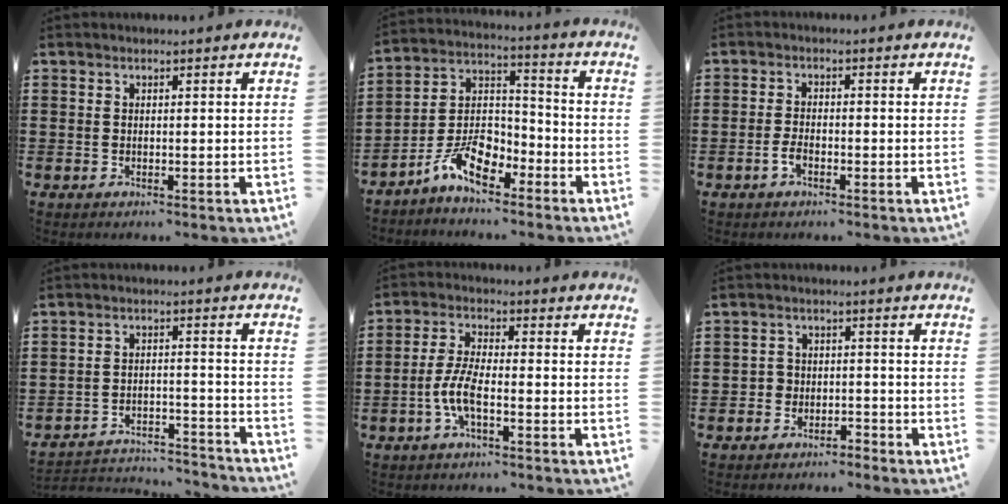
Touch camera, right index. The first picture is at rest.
{"total": 9.1, "force": [-5.9, 4.6, 5.3], "torque": [-0.117, 0.011, -0.115]}
{"total": 2.1, "force": [-1.1, 0.9, 1.5], "torque": [-0.037, -0.001, -0.022]}
{"total": 3.8, "force": [-3.7, 0.4, 1.0], "torque": [-0.021, 0.002, -0.077]}
{"total": 5.9, "force": [-2.2, 1.7, 5.2], "torque": [-0.129, -0.011, -0.049]}
{"total": 2.7, "force": [-2.3, 1.4, 0.0], "torque": [-0.009, 0.002, -0.050]}